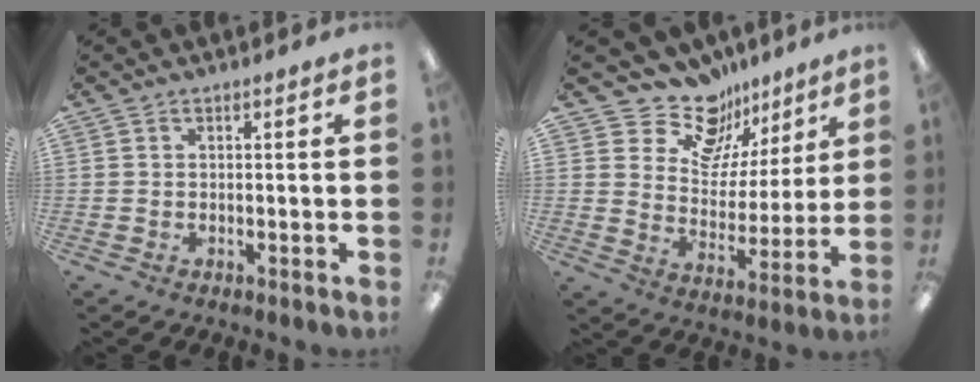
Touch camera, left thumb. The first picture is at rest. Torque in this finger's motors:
{"motor_torque": [0.11, 0.10, -0.57, 0.12, -0.04]}